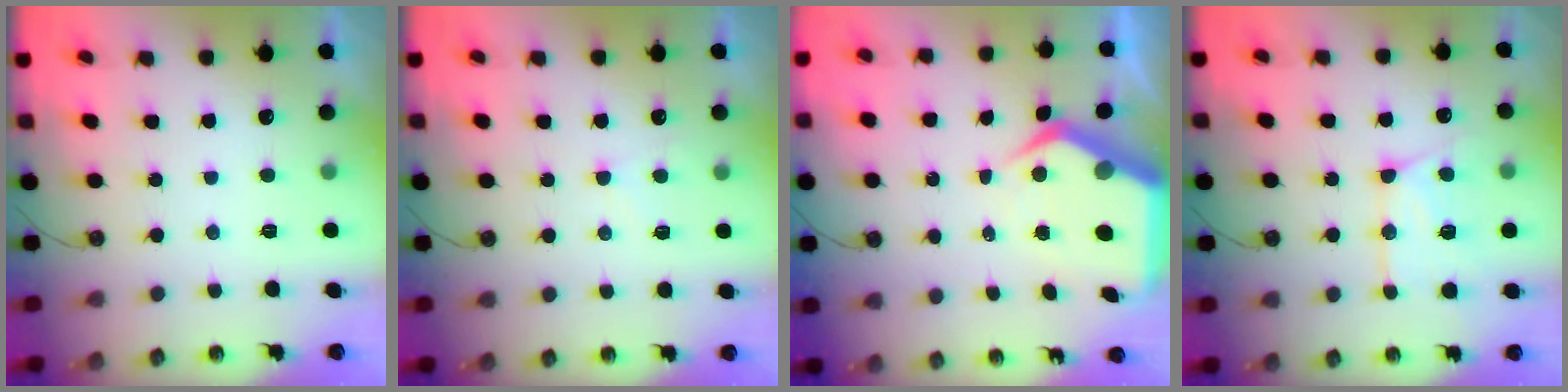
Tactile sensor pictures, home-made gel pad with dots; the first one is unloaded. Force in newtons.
{"total": 5.3, "press": 5.3, "slide": 0.6}
{"total": 9.4, "press": 9.4, "slide": 1.1}
{"total": 14.2, "press": 14.1, "slide": 1.0}